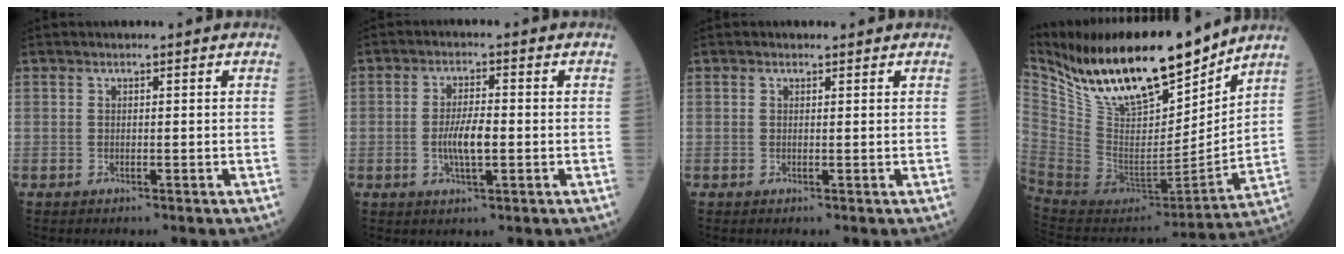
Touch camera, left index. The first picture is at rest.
{"total": 4.8, "force": [-1.6, 1.1, 4.4], "torque": [-0.088, -0.006, -0.033]}
{"total": 0.5, "force": [-0.4, 0.3, -0.2], "torque": [0.000, -0.007, -0.015]}
{"total": 22.0, "force": [16.7, 6.1, 13.0], "torque": [-0.231, -0.010, 0.300]}